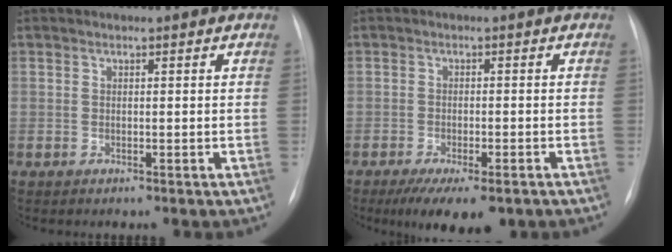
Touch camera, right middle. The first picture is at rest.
{"total": 8.7, "force": [-6.1, 2.6, 5.7], "torque": [-0.079, -0.014, -0.088]}